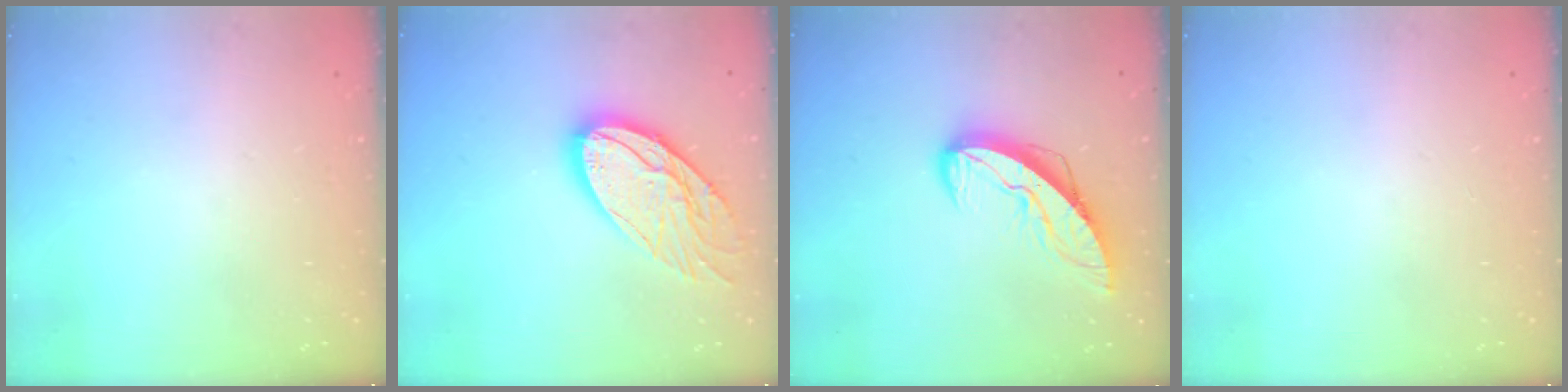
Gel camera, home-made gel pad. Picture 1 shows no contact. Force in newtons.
{"total": 17.3, "press": 17.2, "slide": 1.8}
{"total": 8.9, "press": 8.9, "slide": 0.8}
{"total": 0.0}